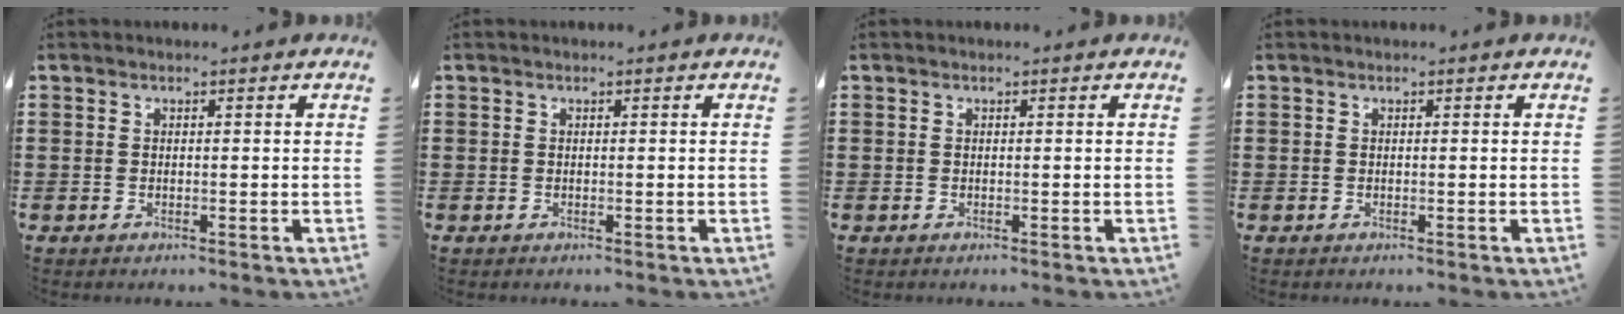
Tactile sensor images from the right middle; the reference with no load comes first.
{"total": 0.0}
{"total": 0.0}
{"total": 0.0}